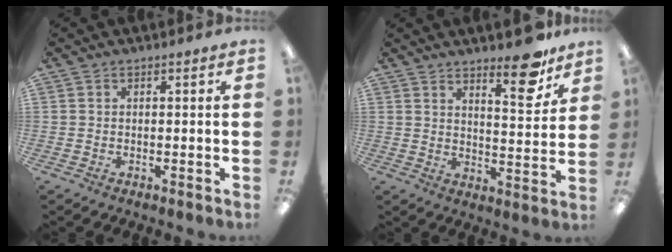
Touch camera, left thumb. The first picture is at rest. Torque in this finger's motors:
{"motor_torque": [-0.25, 0.28, -0.02, -0.24, -0.01]}